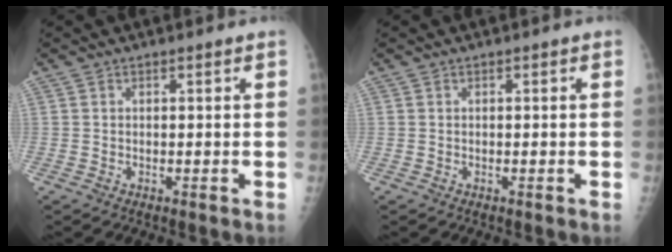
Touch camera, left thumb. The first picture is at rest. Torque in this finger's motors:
{"motor_torque": [0.00, 0.00, -0.02, -0.03, 0.00]}